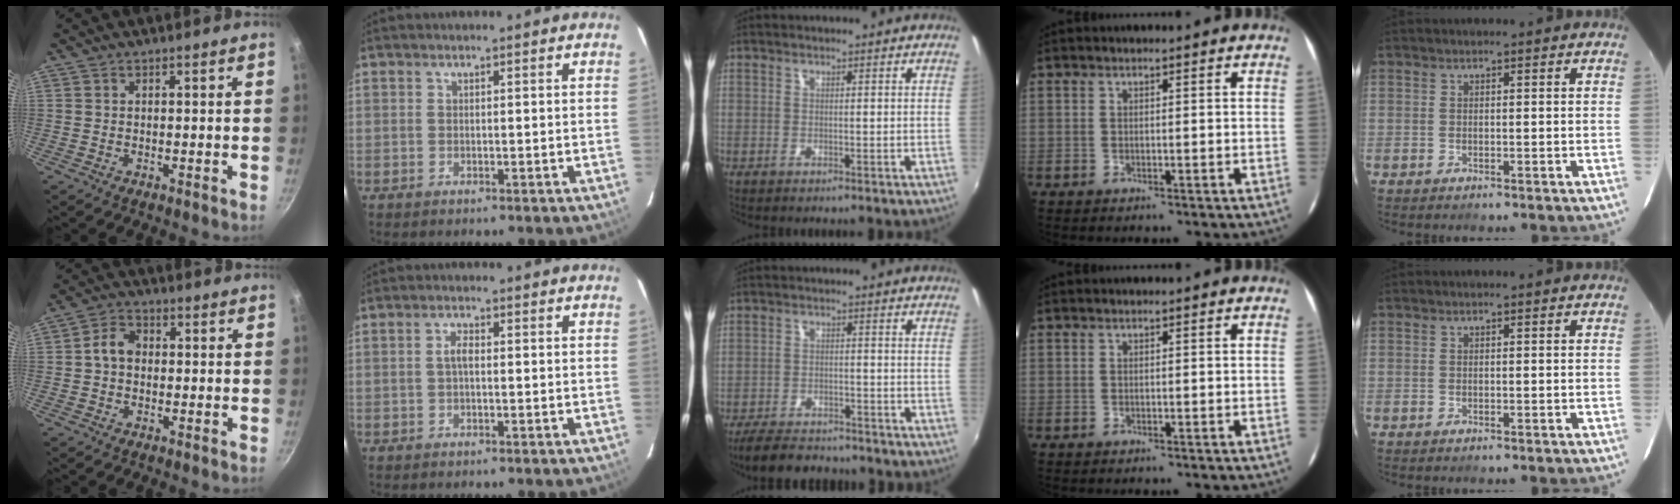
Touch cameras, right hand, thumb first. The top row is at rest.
{"thumb": {"total": 4.5, "force": [-0.1, 3.6, 2.8], "torque": [-0.036, 0.015, -0.013]}, "index": {"total": 1.9, "force": [-0.1, 0.8, 1.7], "torque": [-0.036, 0.006, -0.002]}, "middle": {"total": 10.0, "force": [-8.7, 3.2, 3.7], "torque": [-0.097, -0.012, -0.136]}}